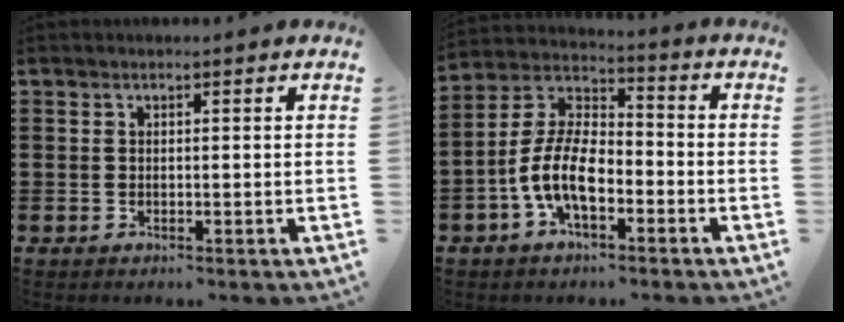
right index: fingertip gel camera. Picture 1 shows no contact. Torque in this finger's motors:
{"motor_torque": [2.14, 0.00, 0.73, 0.21]}